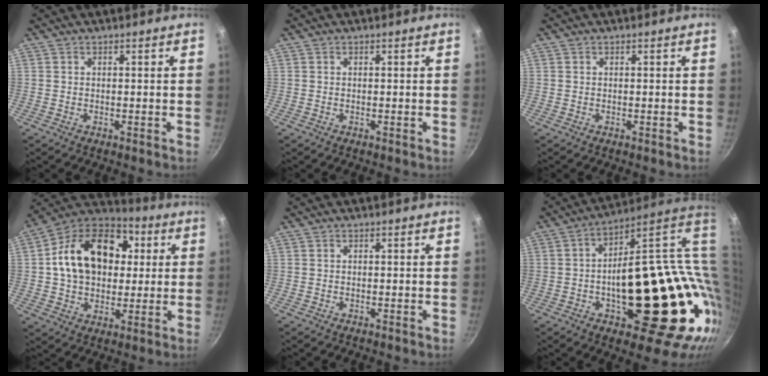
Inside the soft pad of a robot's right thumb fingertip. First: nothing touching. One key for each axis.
{"total": 0.0}
{"total": 0.0}
{"total": 21.4, "fx": 3.7, "fy": 15.6, "fz": 14.2, "tx": -0.214, "ty": 0.025, "tz": 0.050}
{"total": 0.0}
{"total": 32.5, "fx": 3.7, "fy": 15.0, "fz": 28.6, "tx": -0.380, "ty": -0.009, "tz": 0.076}